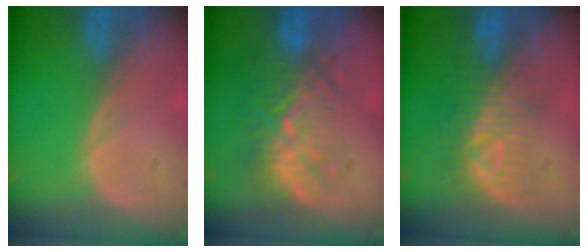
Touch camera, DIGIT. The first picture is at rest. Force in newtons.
{"total": 9.4, "press": 9.0, "slide": 2.7}
{"total": 8.1, "press": 7.5, "slide": 3.2}